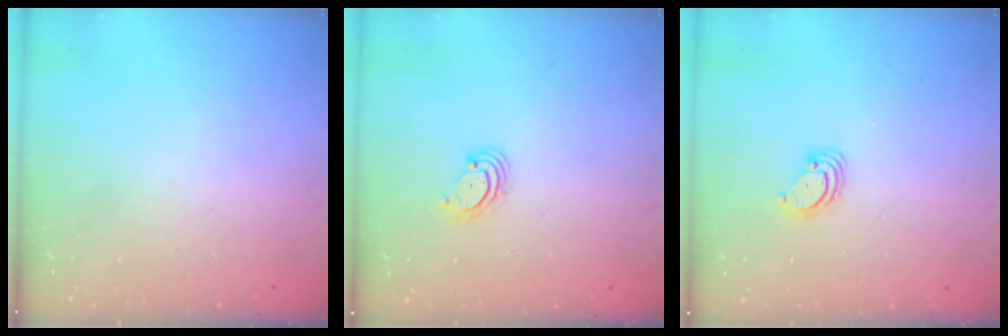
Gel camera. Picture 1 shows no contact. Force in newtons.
{"total": 2.9, "press": 2.9, "slide": 0.4}
{"total": 3.9, "press": 3.9, "slide": 0.2}